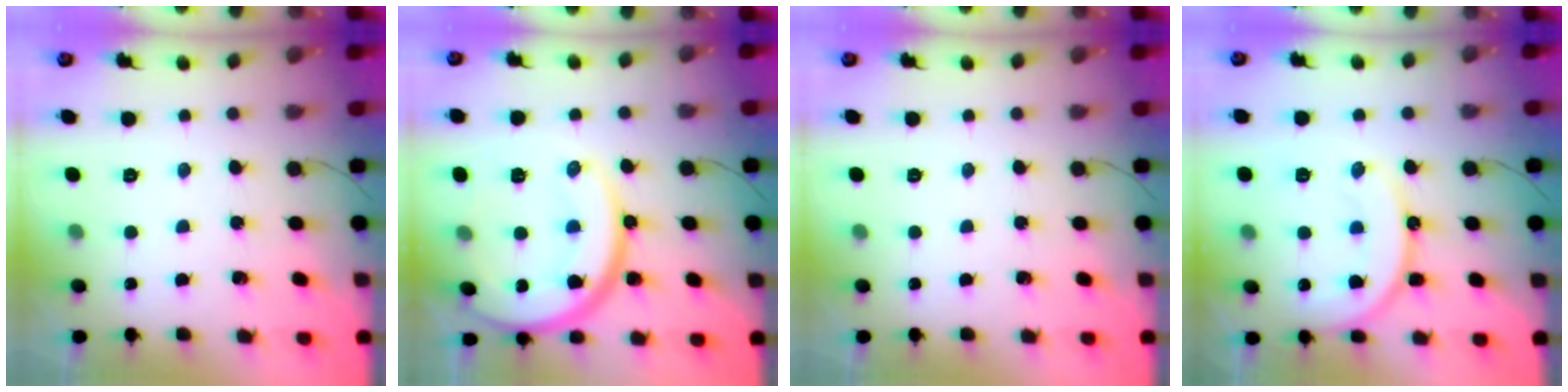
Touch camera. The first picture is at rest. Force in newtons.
{"total": 18.9, "press": 18.9, "slide": 1.2}
{"total": 0.0}
{"total": 14.8, "press": 14.6, "slide": 1.9}